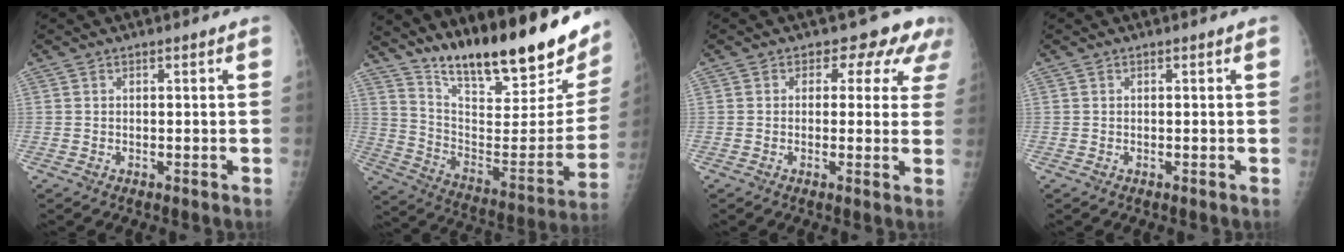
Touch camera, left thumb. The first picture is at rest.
{"total": 28.4, "force": [20.9, 7.5, 17.7], "torque": [-0.244, -0.094, 0.318]}
{"total": 6.5, "force": [4.2, 4.5, 2.2], "torque": [0.016, -0.011, 0.025]}
{"total": 0.0}